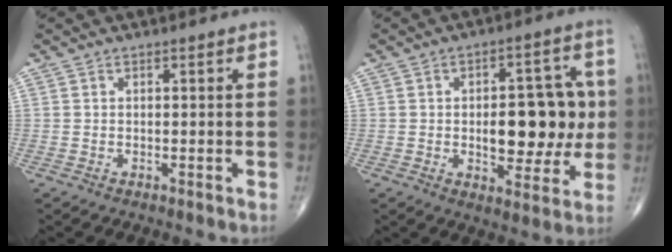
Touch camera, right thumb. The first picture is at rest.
{"total": 14.8, "force": [-0.2, 7.7, 12.7], "torque": [-0.130, 0.013, 0.003]}